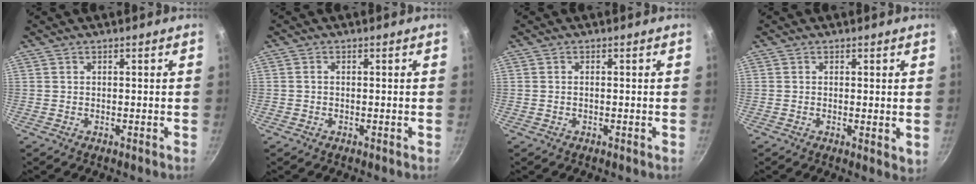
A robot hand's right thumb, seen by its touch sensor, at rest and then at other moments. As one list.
[{"total": 0.6, "force": [-0.1, 0.5, 0.3], "torque": [-0.006, 0.005, -0.002]}, {"total": 0.5, "force": [-0.1, 0.2, 0.4], "torque": [-0.011, 0.004, -0.004]}, {"total": 2.3, "force": [0.3, 0.9, 2.1], "torque": [-0.030, -0.008, 0.002]}]